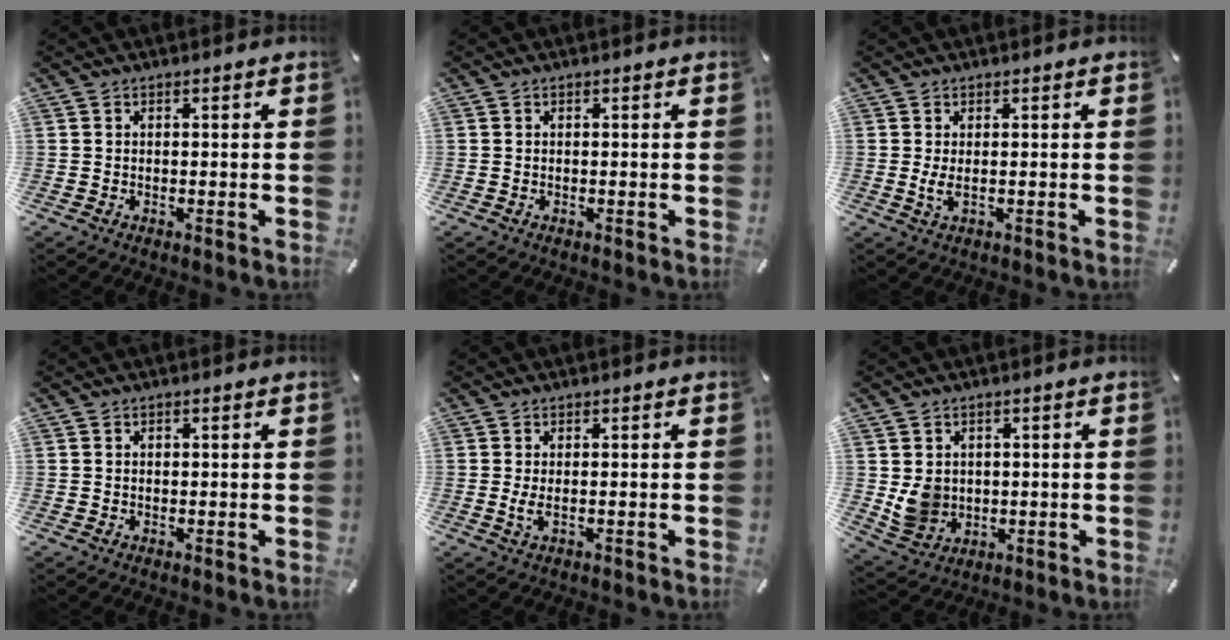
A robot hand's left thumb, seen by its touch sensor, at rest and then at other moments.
{"total": 0.0}
{"total": 2.8, "force": [-0.1, 0.8, 2.6], "torque": [-0.061, -0.008, -0.004]}
{"total": 0.5, "force": [0.1, 0.4, 0.3], "torque": [-0.006, 0.000, 0.001]}
{"total": 2.4, "force": [-0.2, 0.5, 2.3], "torque": [-0.055, -0.009, -0.007]}
{"total": 6.7, "force": [0.6, 6.4, 2.0], "torque": [-0.046, -0.004, 0.011]}